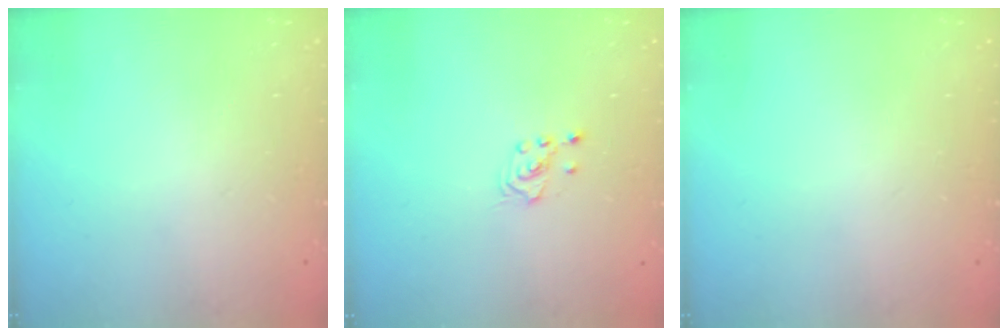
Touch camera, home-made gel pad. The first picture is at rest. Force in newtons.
{"total": 2.1, "press": 2.1, "slide": 0.1}
{"total": 0.0}